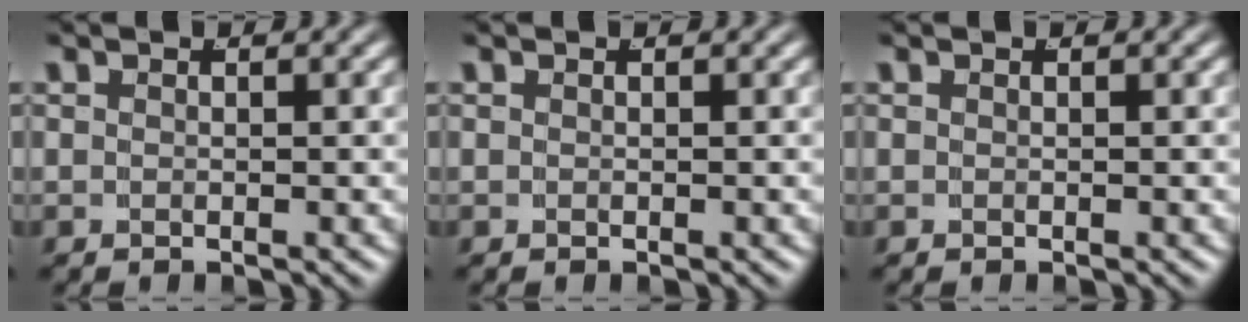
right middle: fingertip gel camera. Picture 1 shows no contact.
{"total": 0.0}
{"total": 0.0}